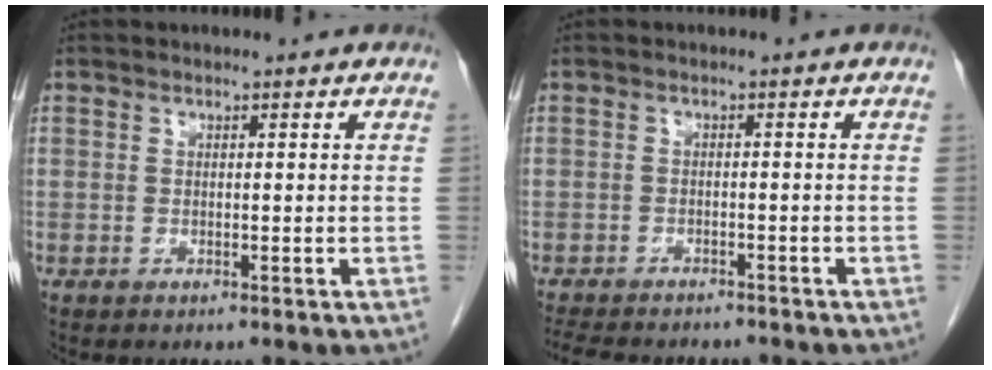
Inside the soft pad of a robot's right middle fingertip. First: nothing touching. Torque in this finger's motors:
{"motor_torque": [0.36, -0.34, 0.02, 0.01]}